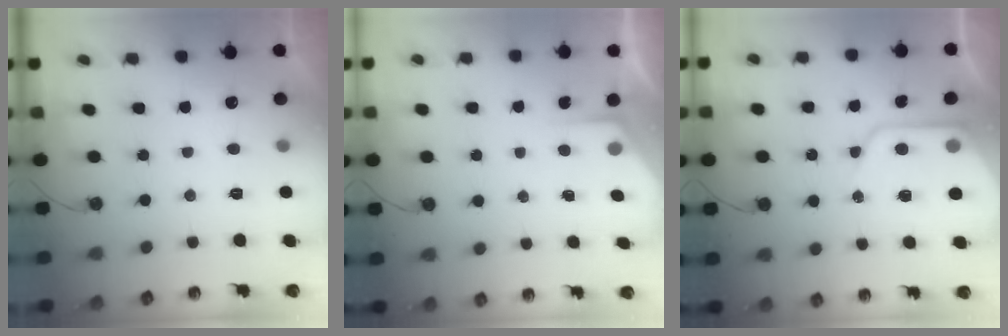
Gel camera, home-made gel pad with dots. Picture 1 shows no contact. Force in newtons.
{"total": 2.1, "press": 2.1, "slide": 0.2}
{"total": 12.7, "press": 12.7, "slide": 1.4}